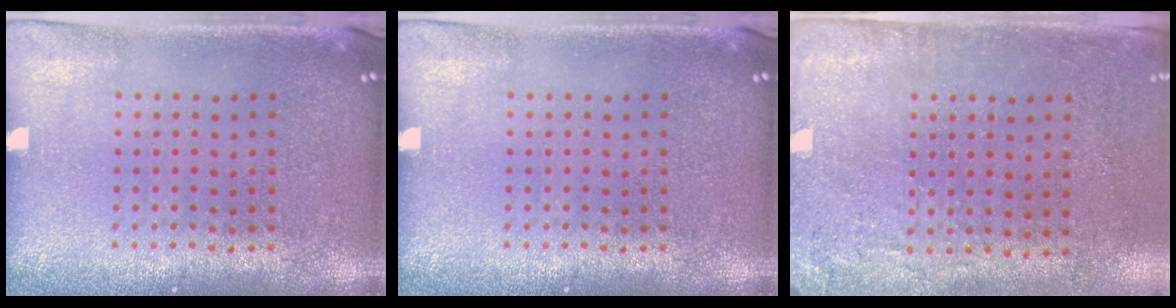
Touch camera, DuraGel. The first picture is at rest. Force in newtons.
{"total": 0.0}
{"total": 2.8, "press": 2.3, "slide": 1.6}